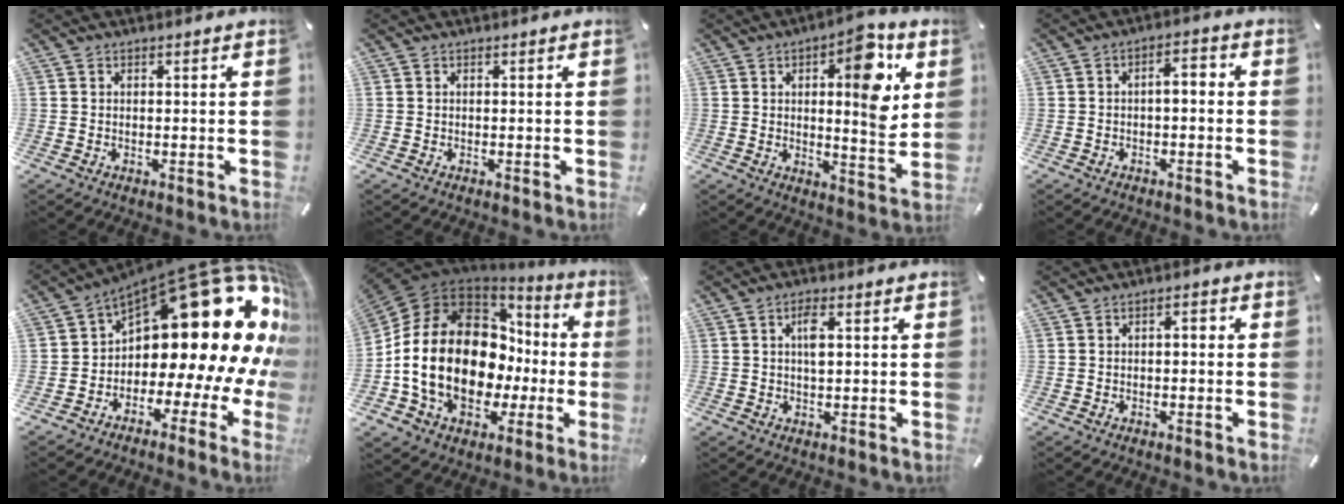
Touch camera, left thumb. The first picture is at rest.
{"total": 0.0}
{"total": 13.7, "force": [4.8, 4.7, 11.9], "torque": [-0.151, -0.028, 0.070]}
{"total": 3.8, "force": [-1.3, 1.7, 3.2], "torque": [-0.058, 0.017, -0.027]}
{"total": 26.1, "force": [9.0, 13.4, 20.4], "torque": [-0.295, -0.096, 0.177]}
{"total": 23.4, "force": [-1.0, 16.1, 17.0], "torque": [-0.362, -0.017, -0.003]}
{"total": 3.8, "force": [0.9, 1.3, 3.4], "torque": [-0.064, 0.005, 0.010]}
{"total": 2.3, "force": [-0.6, 1.0, 2.0], "torque": [-0.036, 0.009, -0.014]}